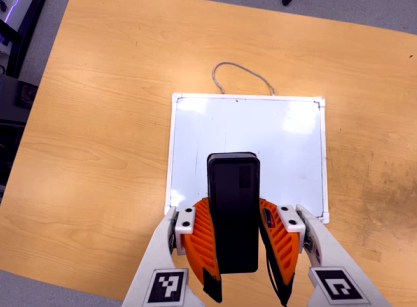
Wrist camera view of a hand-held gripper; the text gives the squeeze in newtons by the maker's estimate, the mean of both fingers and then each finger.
{"total": 6.1, "left": 5.3, "right": 6.9}